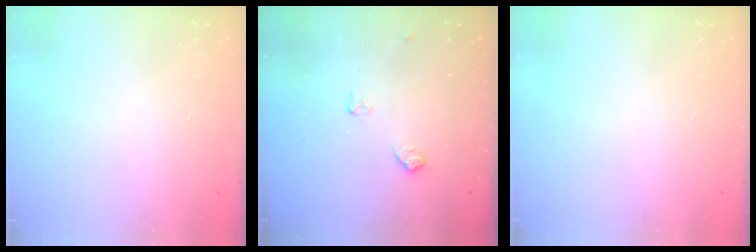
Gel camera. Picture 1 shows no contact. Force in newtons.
{"total": 7.0, "press": 6.9, "slide": 1.1}
{"total": 0.0}